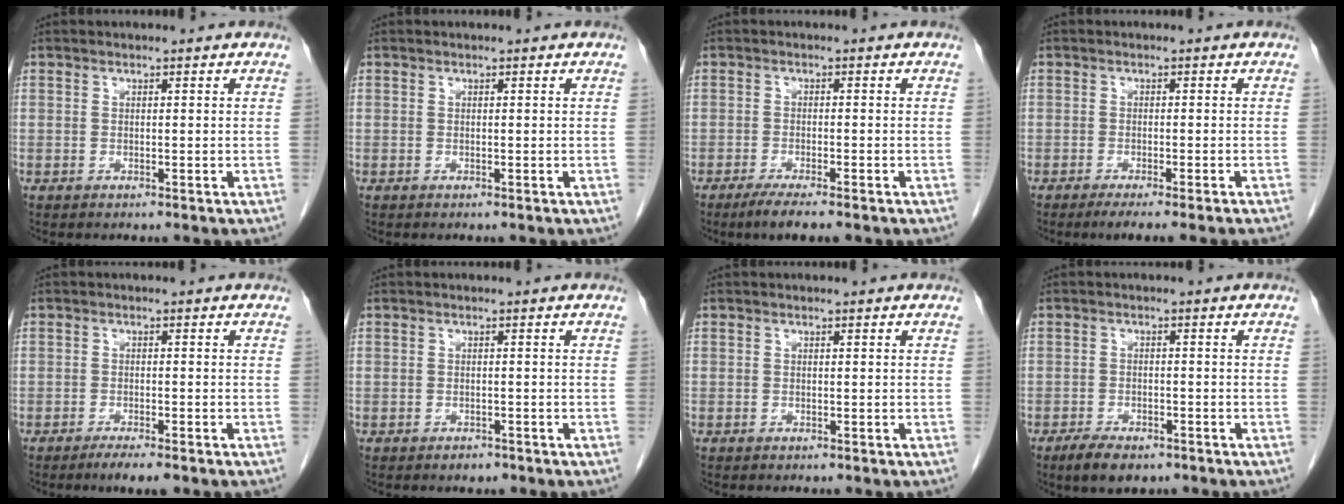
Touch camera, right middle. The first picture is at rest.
{"total": 0.0}
{"total": 4.3, "force": [-3.1, 0.4, 3.0], "torque": [-0.049, -0.009, -0.049]}
{"total": 5.2, "force": [-4.1, -0.7, 3.1], "torque": [-0.026, -0.008, -0.058]}
{"total": 3.3, "force": [-2.4, 0.5, 2.2], "torque": [-0.036, -0.005, -0.038]}
{"total": 1.3, "force": [-1.0, 0.7, 0.5], "torque": [-0.010, 0.000, -0.011]}
{"total": 0.0}
{"total": 5.0, "force": [-3.5, 2.1, 2.8], "torque": [-0.048, -0.004, -0.053]}